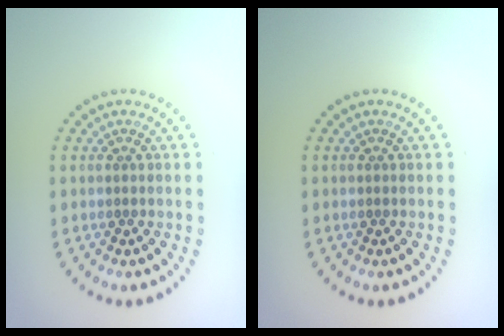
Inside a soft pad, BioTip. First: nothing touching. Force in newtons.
{"total": 0.0}